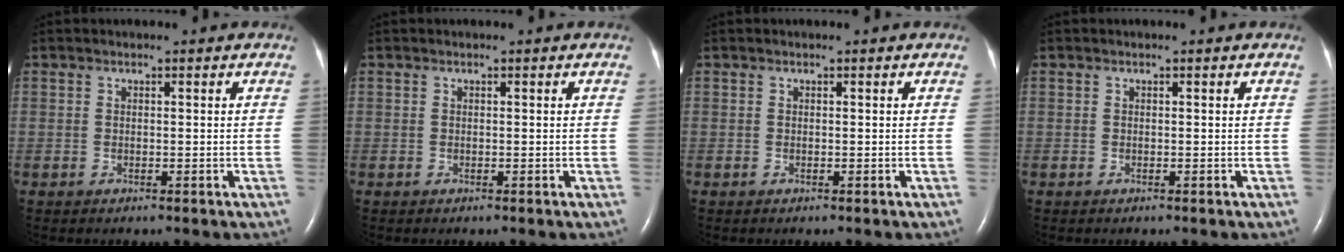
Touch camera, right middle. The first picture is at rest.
{"total": 0.0}
{"total": 0.0}
{"total": 0.0}